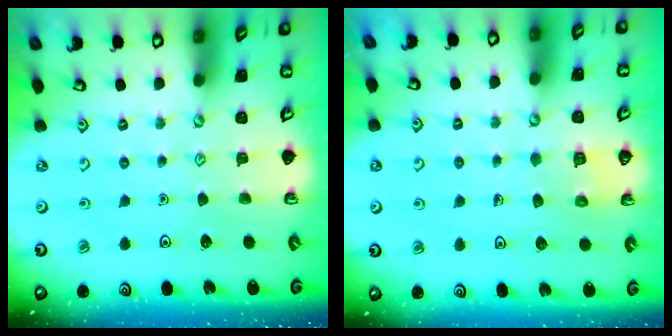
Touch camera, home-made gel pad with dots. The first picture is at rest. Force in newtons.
{"total": 5.2, "press": 5.2, "slide": 0.3}